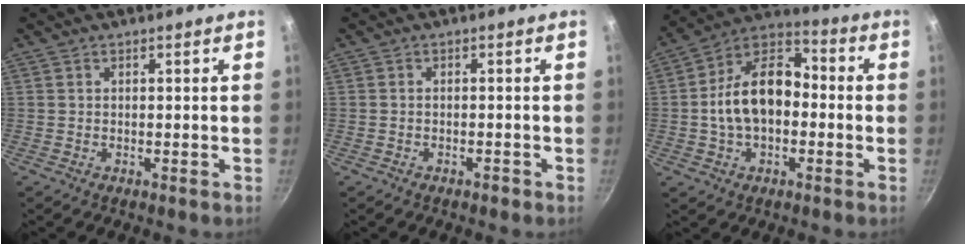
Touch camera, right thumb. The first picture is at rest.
{"total": 1.1, "force": [-0.9, 0.4, 0.6], "torque": [-0.012, 0.013, -0.010]}
{"total": 15.6, "force": [-1.1, 10.2, 11.8], "torque": [-0.173, 0.047, -0.037]}